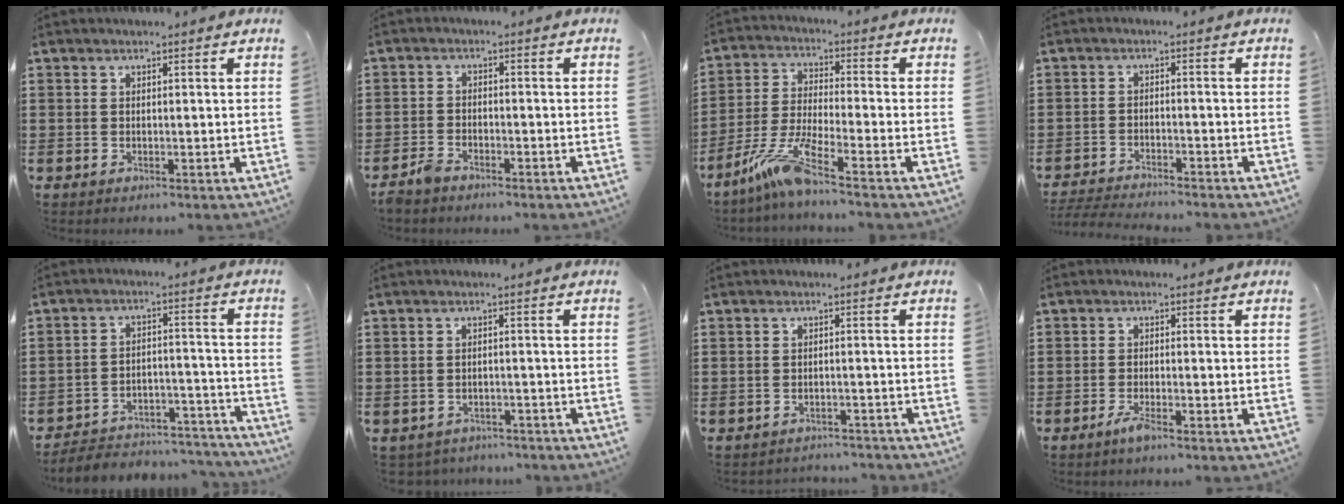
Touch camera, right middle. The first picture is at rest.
{"total": 2.7, "force": [-2.5, 0.6, 0.7], "torque": [-0.029, 0.001, -0.055]}
{"total": 8.4, "force": [-5.8, 0.3, 6.1], "torque": [-0.138, -0.019, -0.115]}
{"total": 3.4, "force": [-3.4, 0.1, 0.5], "torque": [-0.017, -0.002, -0.074]}
{"total": 5.3, "force": [-5.1, 1.3, 1.1], "torque": [-0.025, 0.009, -0.104]}
{"total": 2.0, "force": [-2.0, 0.4, -0.2], "torque": [-0.005, 0.000, -0.046]}
{"total": 2.1, "force": [-2.1, 0.3, -0.3], "torque": [-0.002, 0.001, -0.047]}
{"total": 2.3, "force": [-1.6, 0.2, 1.7], "torque": [-0.035, -0.004, -0.031]}